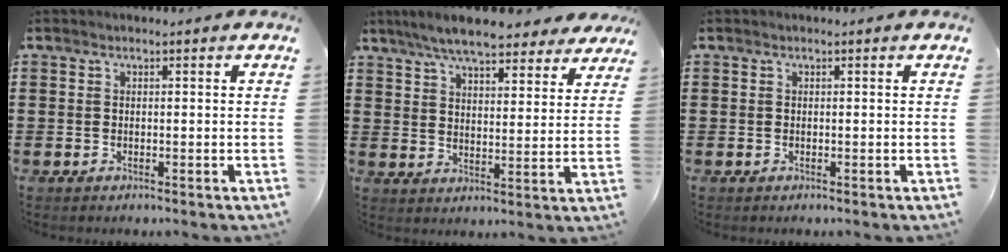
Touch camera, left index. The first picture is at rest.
{"total": 8.0, "force": [7.2, 1.0, 3.3], "torque": [-0.089, -0.018, 0.131]}
{"total": 0.0}